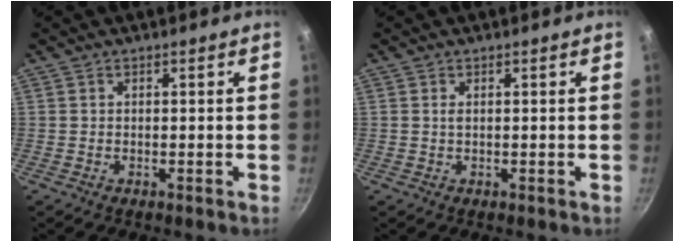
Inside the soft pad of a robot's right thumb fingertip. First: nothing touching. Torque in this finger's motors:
{"motor_torque": [-0.06, 0.26, 0.16, 0.17, -0.02]}